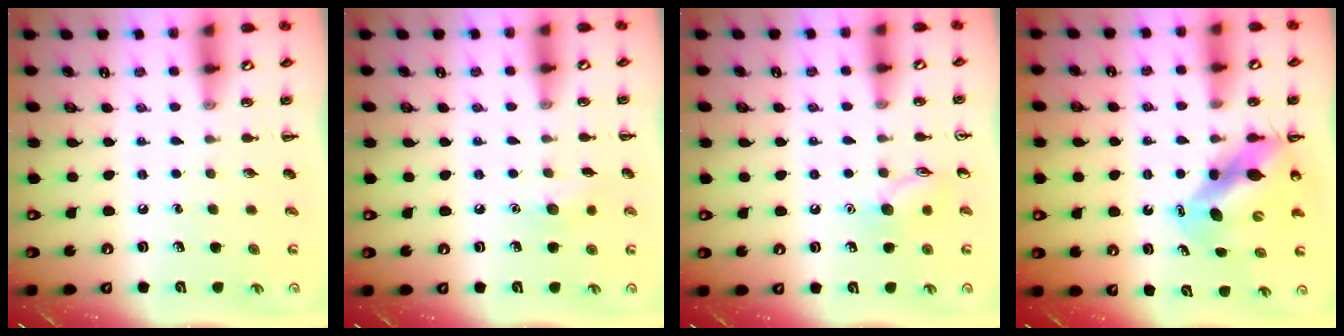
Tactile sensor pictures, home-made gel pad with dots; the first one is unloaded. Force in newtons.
{"total": 6.1, "press": 5.9, "slide": 1.5}
{"total": 8.3, "press": 8.3, "slide": 0.6}
{"total": 10.0, "press": 9.6, "slide": 2.7}